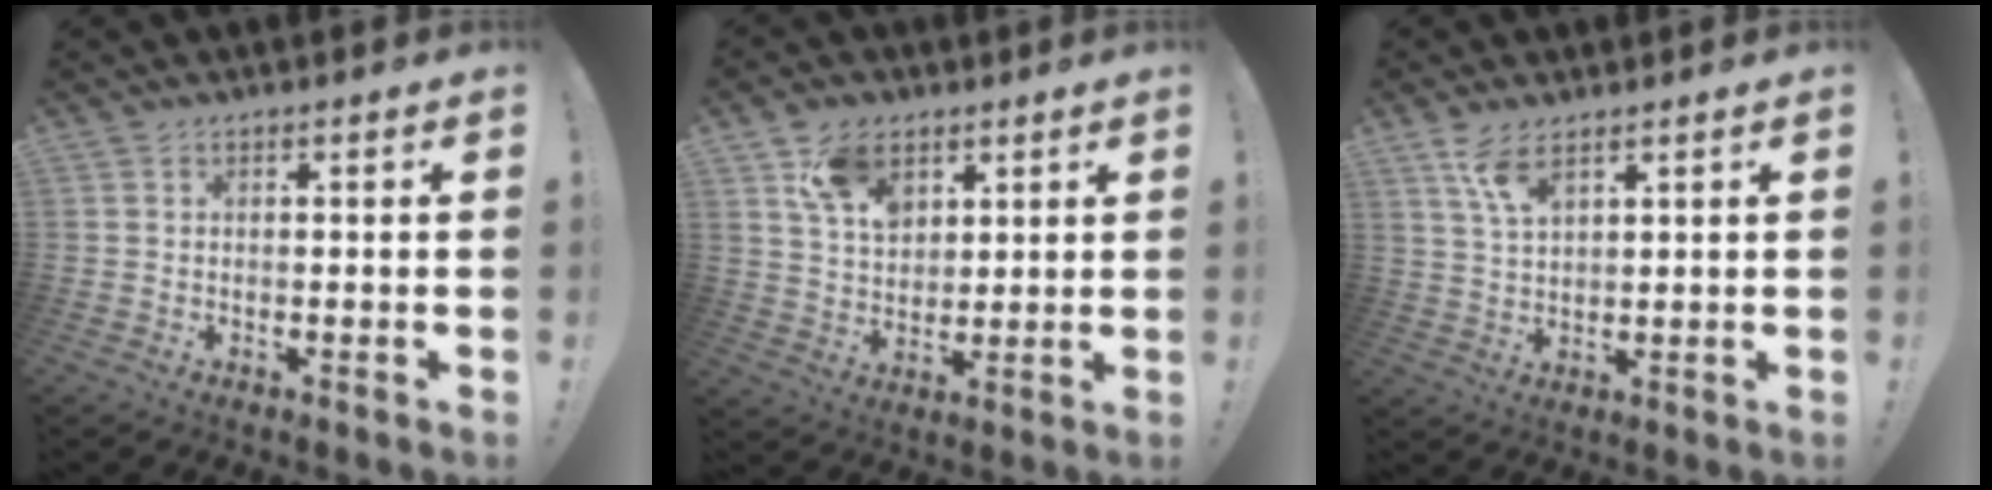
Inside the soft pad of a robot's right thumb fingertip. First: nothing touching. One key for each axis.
{"total": 10.9, "fx": 6.2, "fy": 7.2, "fz": 5.4, "tx": -0.095, "ty": -0.018, "tz": 0.121}
{"total": 7.0, "fx": 4.6, "fy": 2.6, "fz": 4.6, "tx": -0.090, "ty": -0.016, "tz": 0.085}